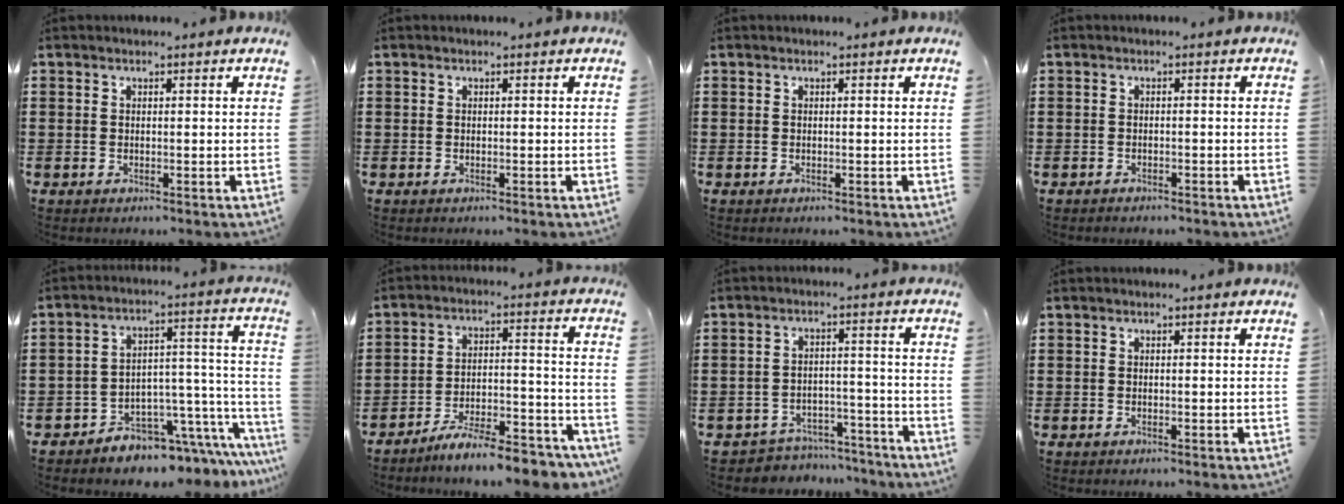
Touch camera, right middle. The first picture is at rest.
{"total": 0.0}
{"total": 0.0}
{"total": 0.9, "force": [-0.9, 0.1, 0.0], "torque": [-0.003, 0.001, -0.019]}
{"total": 4.9, "force": [-4.2, 2.4, 0.5], "torque": [-0.019, -0.006, -0.078]}
{"total": 8.5, "force": [-7.8, 0.4, 3.3], "torque": [-0.046, 0.018, -0.146]}
{"total": 4.9, "force": [-4.8, 0.9, -0.2], "torque": [-0.001, 0.014, -0.102]}
{"total": 0.0}